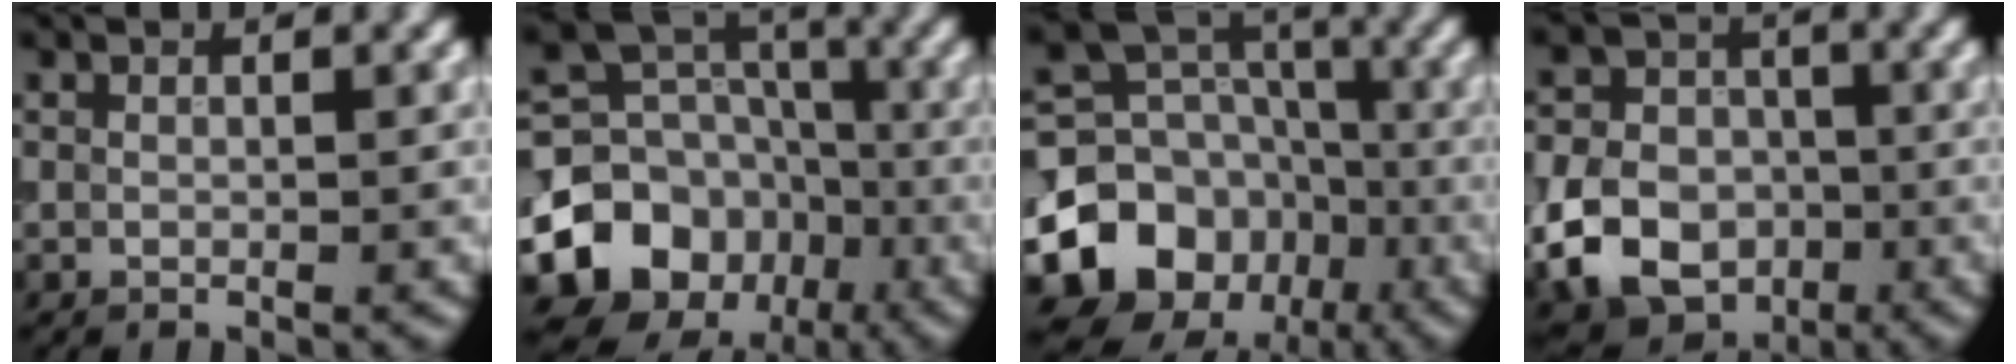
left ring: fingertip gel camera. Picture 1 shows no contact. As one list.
[{"total": 10.9, "force": [-4.8, 8.9, 4.0], "torque": [-0.087, 0.006, -0.090]}, {"total": 12.0, "force": [-5.4, 9.8, 4.3], "torque": [-0.097, 0.002, -0.101]}, {"total": 9.9, "force": [-3.6, 7.8, 5.0], "torque": [-0.084, -0.023, -0.086]}]